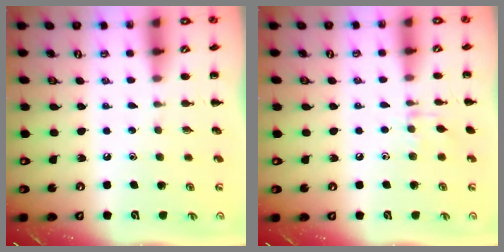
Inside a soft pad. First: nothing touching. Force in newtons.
{"total": 6.3, "press": 6.1, "slide": 1.6}